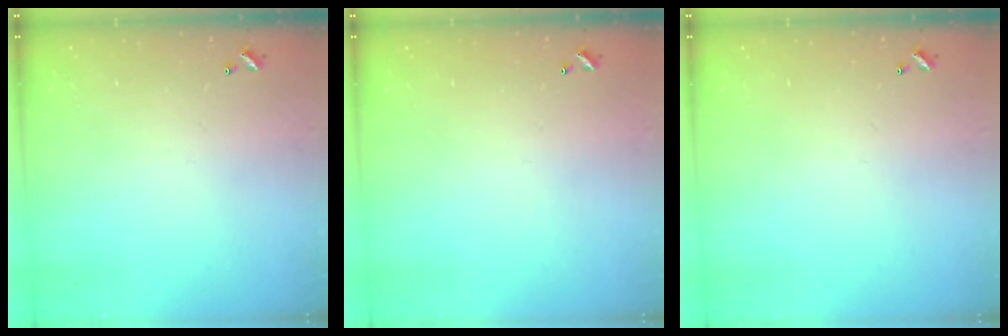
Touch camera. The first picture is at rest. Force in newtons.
{"total": 0.0}
{"total": 0.0}